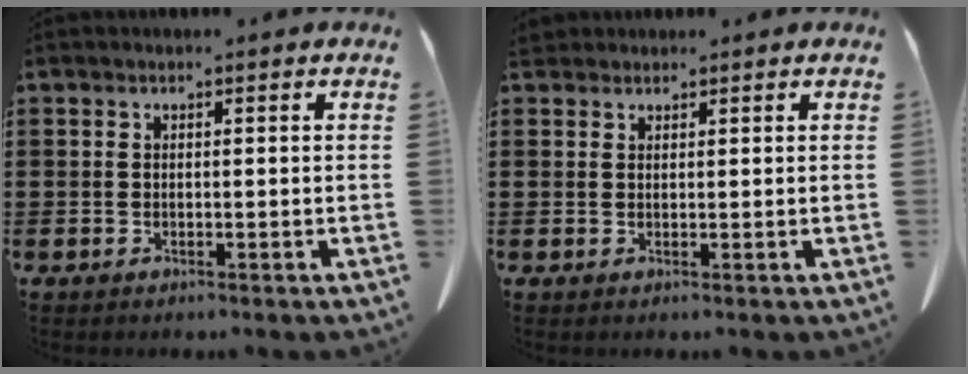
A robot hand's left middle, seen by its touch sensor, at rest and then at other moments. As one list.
[{"total": 1.4, "force": [1.3, 0.5, 0.2], "torque": [-0.010, 0.001, 0.028]}]